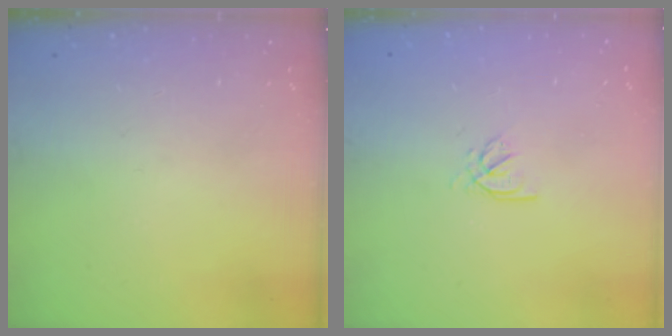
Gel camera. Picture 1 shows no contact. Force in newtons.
{"total": 2.2, "press": 2.2, "slide": 0.4}